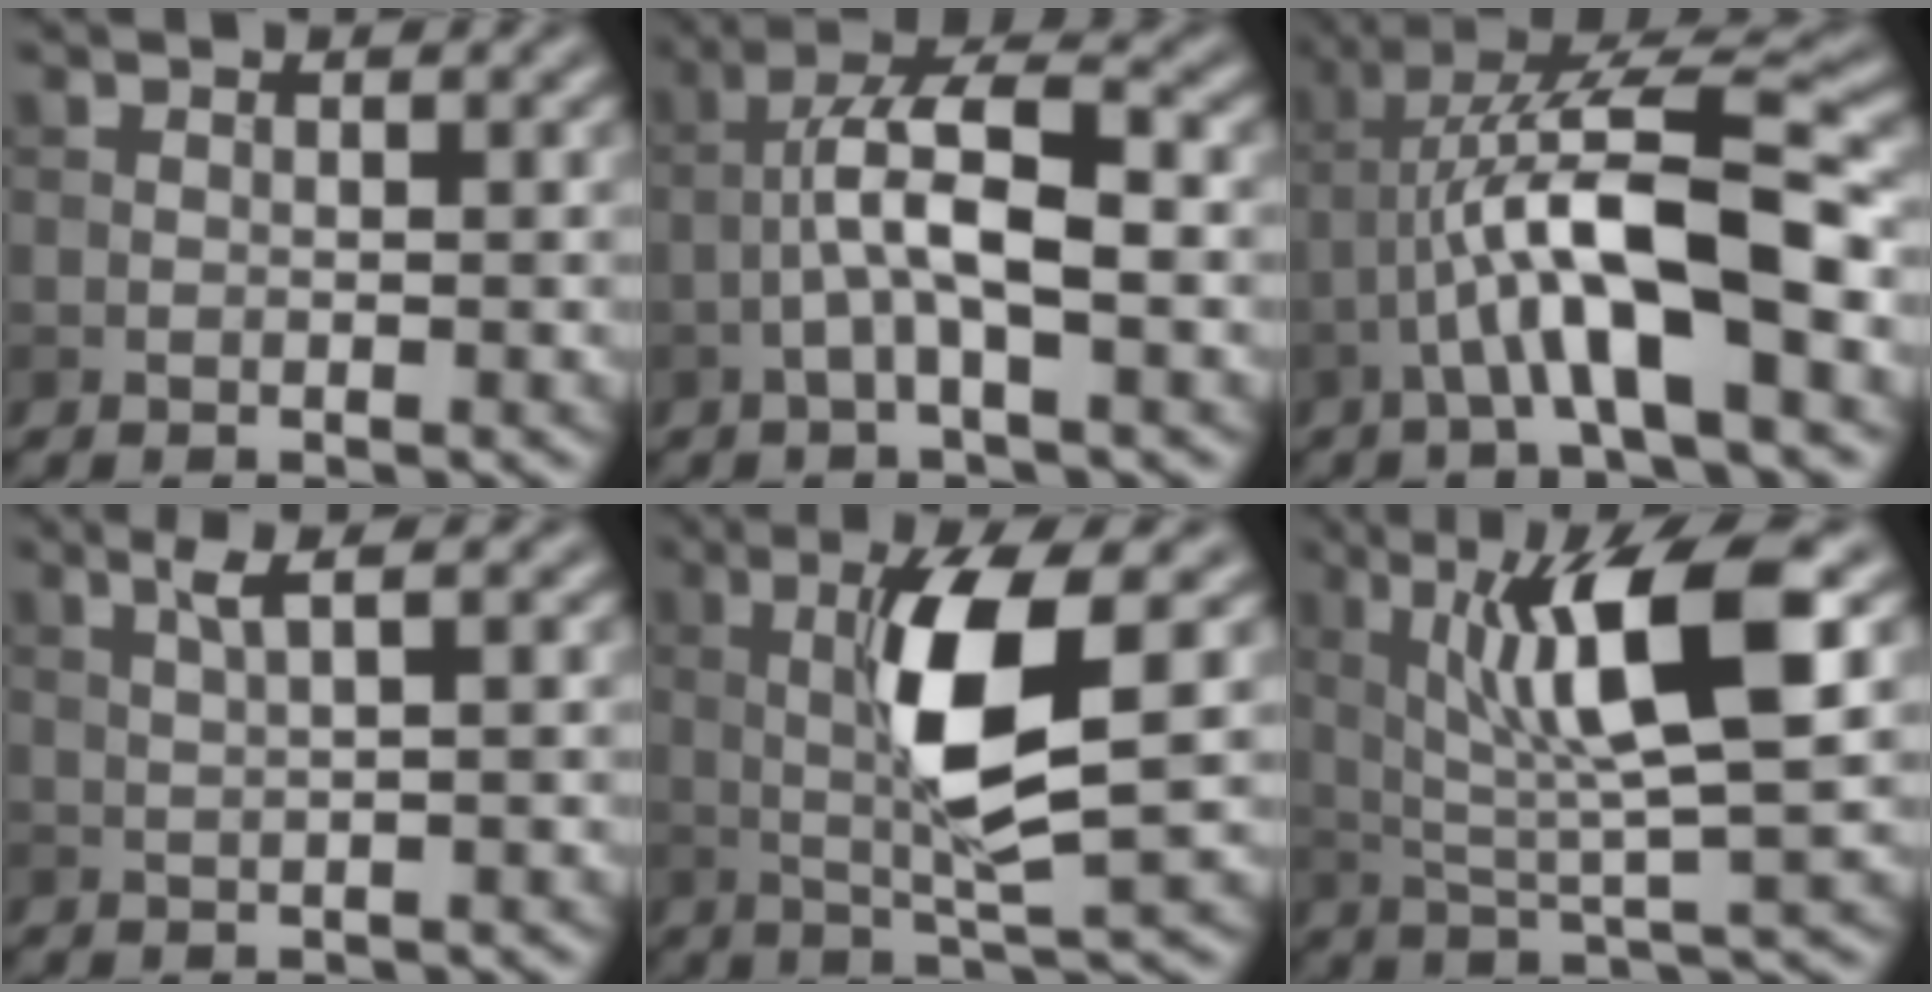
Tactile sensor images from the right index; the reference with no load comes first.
{"total": 6.2, "force": [-1.3, 1.7, 5.8], "torque": [-0.110, 0.018, -0.027]}
{"total": 9.4, "force": [-2.2, 2.2, 8.9], "torque": [-0.156, 0.024, -0.041]}
{"total": 2.1, "force": [1.0, 0.3, 1.9], "torque": [-0.034, 0.004, 0.017]}
{"total": 7.2, "force": [0.7, 1.3, 7.0], "torque": [-0.138, 0.003, 0.016]}
{"total": 9.2, "force": [2.7, 1.9, 8.6], "torque": [-0.142, -0.001, 0.051]}